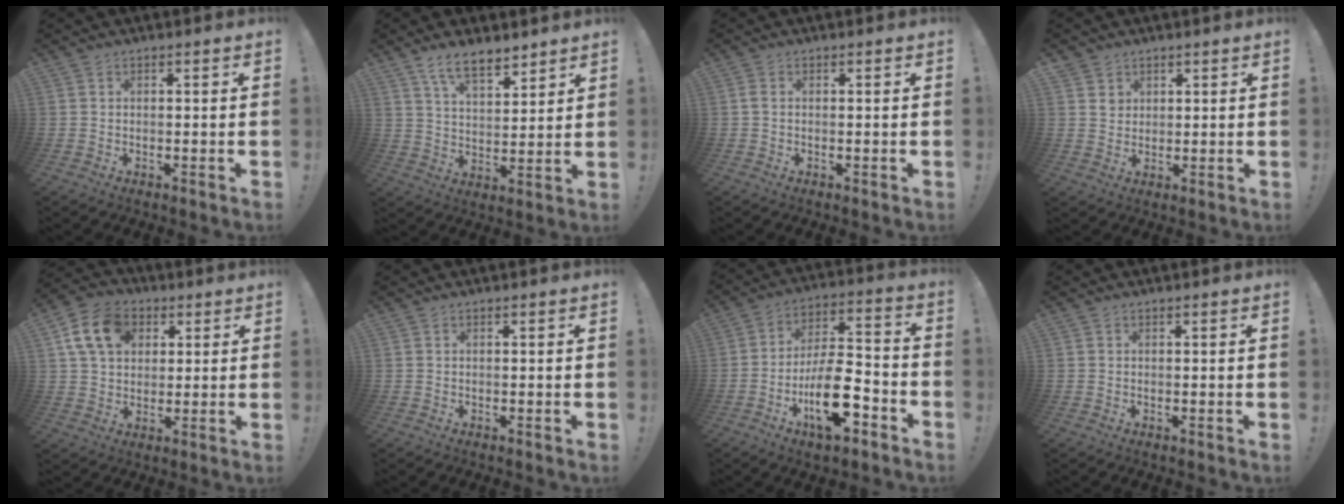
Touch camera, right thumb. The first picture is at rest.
{"total": 9.7, "force": [7.3, 3.6, 5.3], "torque": [-0.090, -0.040, 0.137]}
{"total": 0.9, "force": [0.0, 0.4, 0.8], "torque": [-0.018, 0.005, 0.000]}
{"total": 4.8, "force": [2.8, 4.0, 0.4], "torque": [0.005, -0.027, 0.051]}
{"total": 13.4, "force": [4.9, 10.1, 7.3], "torque": [-0.116, -0.004, 0.100]}
{"total": 0.0}
{"total": 18.8, "force": [-8.3, 8.2, 14.7], "torque": [-0.253, 0.055, -0.128]}
{"total": 0.0}